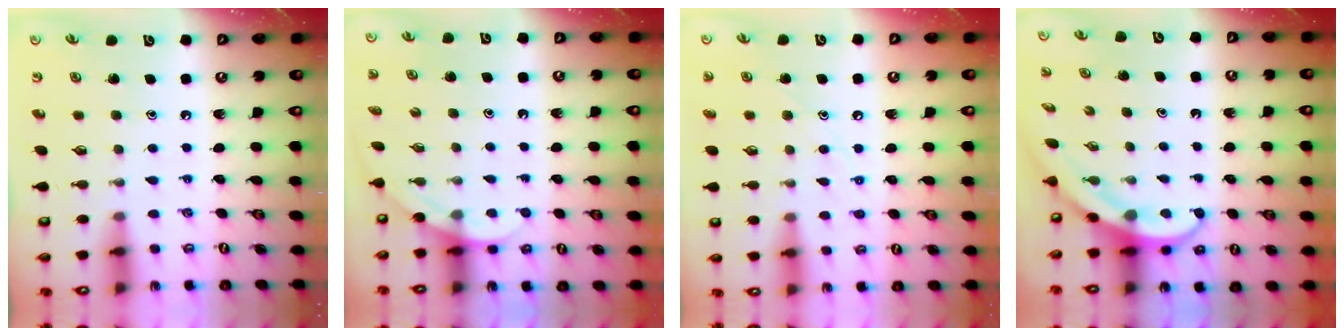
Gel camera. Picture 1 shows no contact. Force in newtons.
{"total": 3.6, "press": 3.6, "slide": 0.1}
{"total": 7.3, "press": 7.3, "slide": 0.4}
{"total": 3.9, "press": 3.9, "slide": 0.4}